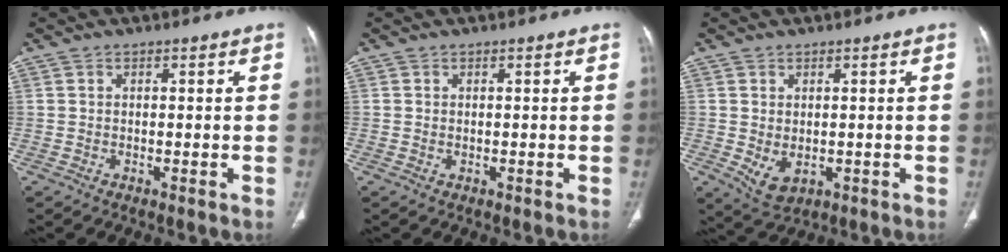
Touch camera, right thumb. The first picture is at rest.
{"total": 0.0}
{"total": 4.7, "force": [-0.6, 3.1, 3.4], "torque": [-0.054, -0.009, 0.007]}